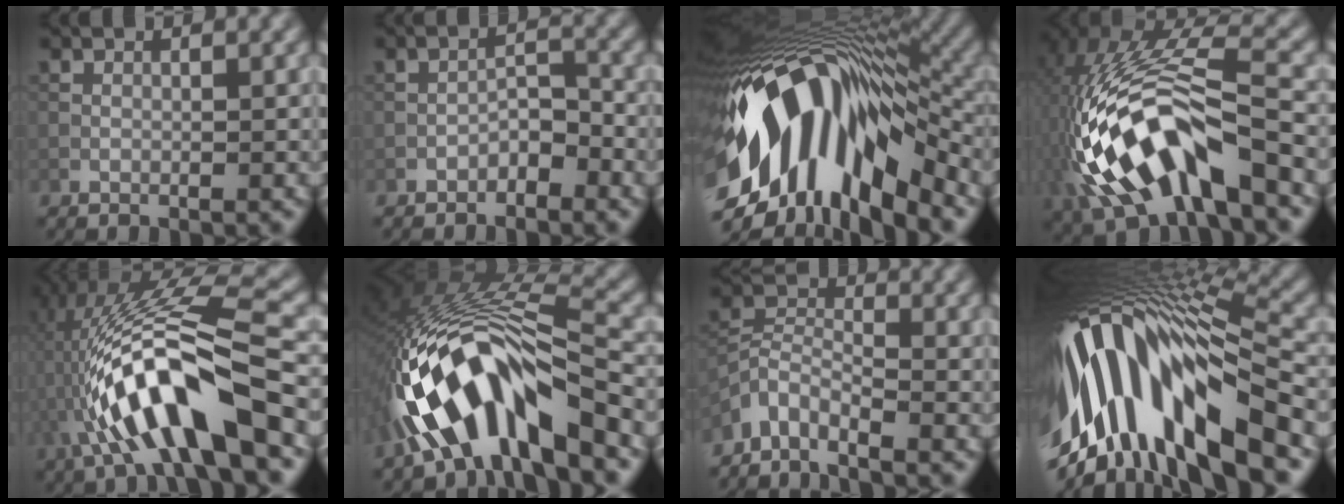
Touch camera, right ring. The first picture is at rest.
{"total": 1.7, "force": [-1.2, 0.8, 0.9], "torque": [-0.008, 0.013, -0.022]}
{"total": 15.9, "force": [-4.3, 7.7, 13.2], "torque": [-0.226, 0.007, -0.074]}
{"total": 13.0, "force": [-4.9, 5.4, 10.8], "torque": [-0.217, 0.008, -0.084]}
{"total": 12.7, "force": [-4.0, 3.4, 11.6], "torque": [-0.211, 0.017, -0.062]}
{"total": 11.8, "force": [-5.8, 4.3, 9.4], "torque": [-0.169, 0.010, -0.099]}
{"total": 3.0, "force": [-2.8, 1.0, 0.6], "torque": [-0.010, 0.004, -0.069]}
{"total": 15.9, "force": [-3.6, 6.5, 14.0], "torque": [-0.256, 0.011, -0.050]}